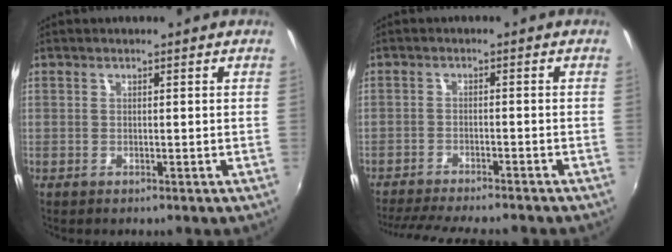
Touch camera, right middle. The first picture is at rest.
{"total": 12.6, "force": [-11.2, 1.7, 5.5], "torque": [-0.122, -0.023, -0.174]}